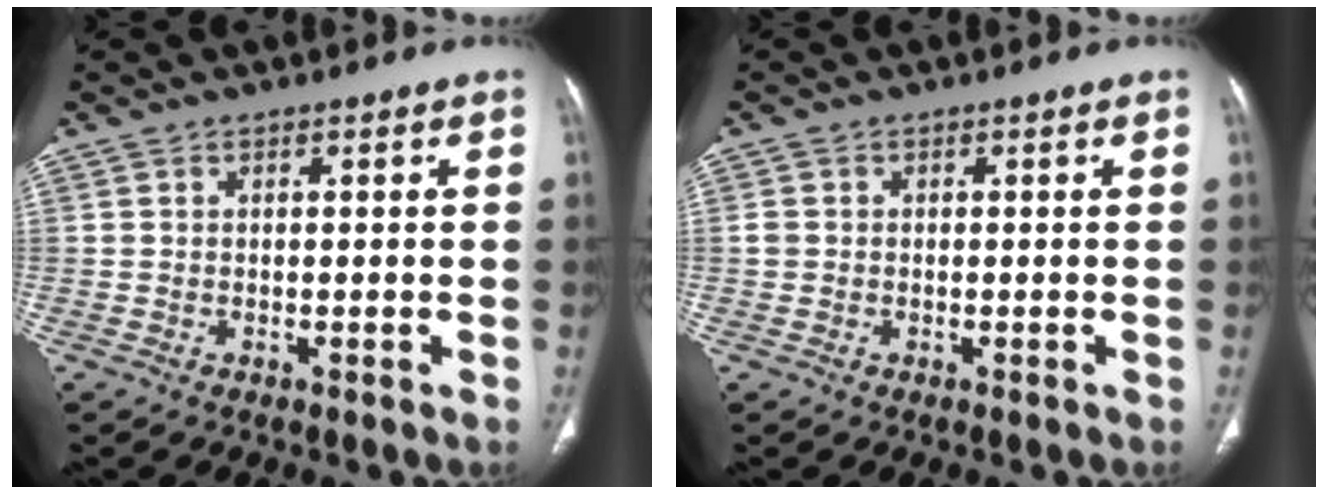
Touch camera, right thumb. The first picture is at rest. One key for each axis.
{"total": 1.4, "fx": 0.0, "fy": 1.3, "fz": 0.6, "tx": -0.007, "ty": 0.003, "tz": 0.001}